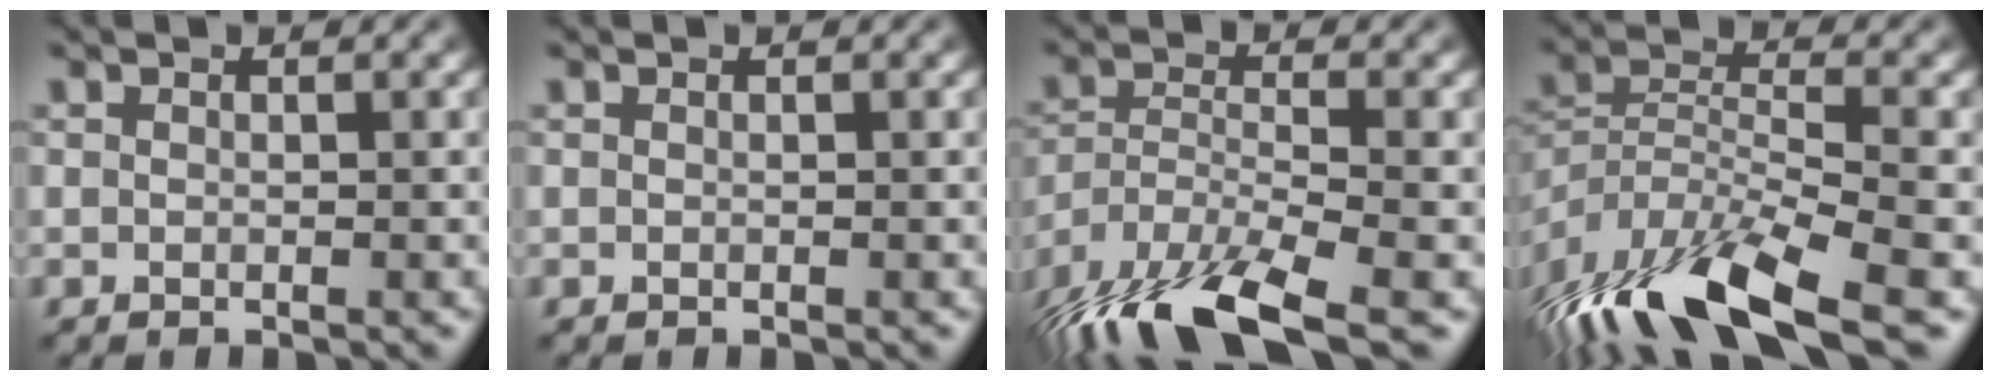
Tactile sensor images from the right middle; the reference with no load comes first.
{"total": 0.0}
{"total": 11.0, "force": [-7.9, 3.0, 7.0], "torque": [-0.140, -0.010, -0.152]}
{"total": 12.4, "force": [-8.7, 3.3, 8.2], "torque": [-0.155, -0.003, -0.159]}